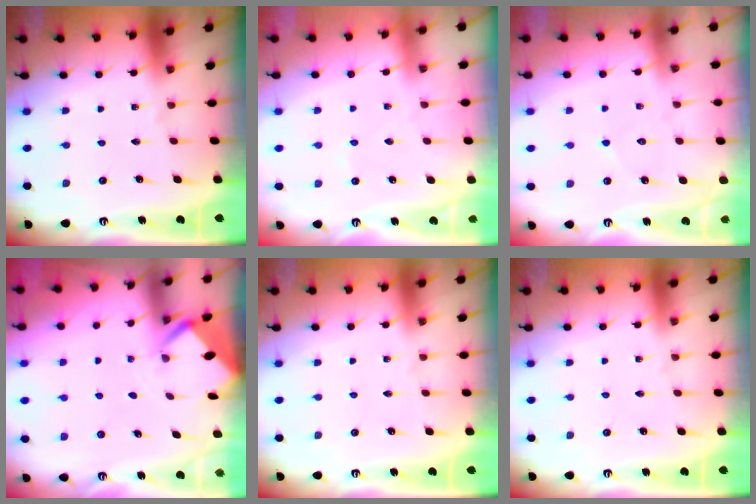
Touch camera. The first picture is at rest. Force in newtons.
{"total": 2.7, "press": 2.6, "slide": 0.5}
{"total": 4.8, "press": 4.8, "slide": 0.3}
{"total": 2.5, "press": 2.5, "slide": 0.1}
{"total": 0.0}
{"total": 0.0}